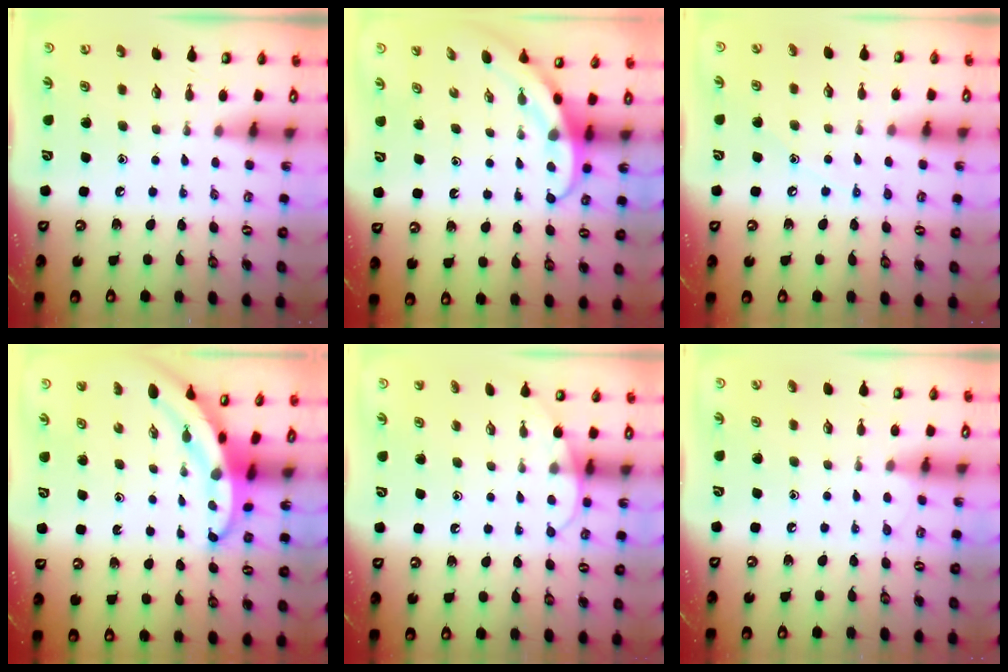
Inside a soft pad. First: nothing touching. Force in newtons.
{"total": 4.0, "press": 3.9, "slide": 0.3}
{"total": 6.9, "press": 6.9, "slide": 0.7}
{"total": 4.9, "press": 4.9, "slide": 0.4}
{"total": 4.8, "press": 4.8, "slide": 0.4}
{"total": 4.1, "press": 4.1, "slide": 0.4}